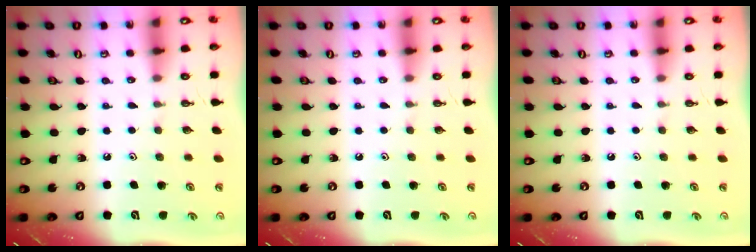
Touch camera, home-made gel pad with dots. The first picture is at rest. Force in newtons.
{"total": 0.0}
{"total": 0.0}